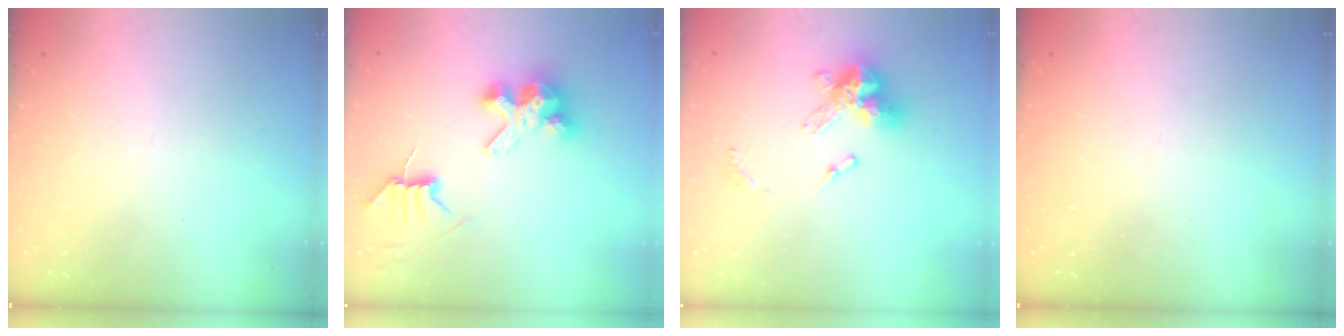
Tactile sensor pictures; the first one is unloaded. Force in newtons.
{"total": 7.8, "press": 7.7, "slide": 0.6}
{"total": 12.1, "press": 12.0, "slide": 1.1}
{"total": 0.7, "press": 0.6, "slide": 0.4}